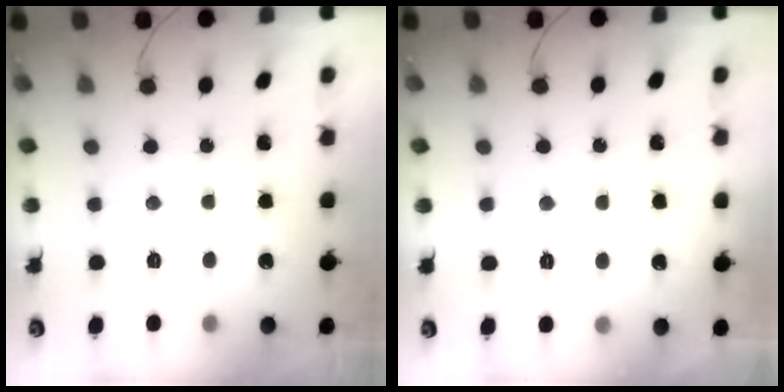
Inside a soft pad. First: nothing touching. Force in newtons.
{"total": 2.8, "press": 2.7, "slide": 0.4}